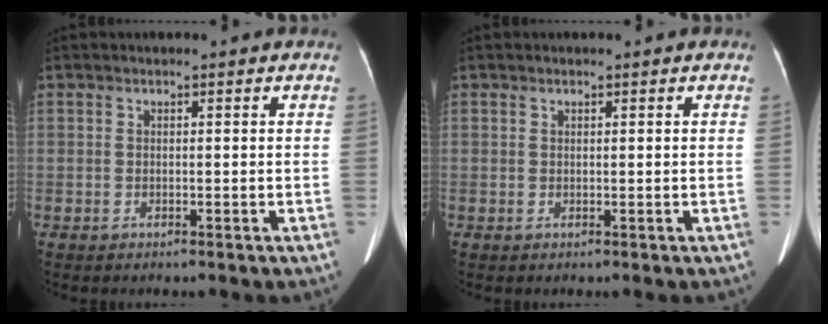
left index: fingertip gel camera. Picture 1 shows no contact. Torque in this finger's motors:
{"motor_torque": [0.08, 0.01, 0.02, -0.01]}